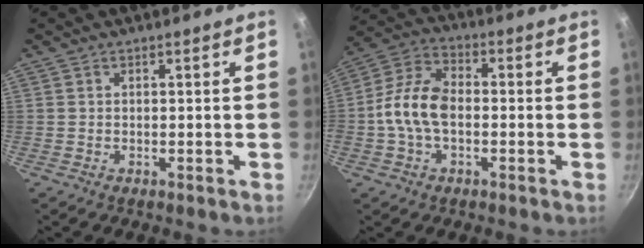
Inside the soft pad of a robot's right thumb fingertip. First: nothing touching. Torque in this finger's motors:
{"motor_torque": [2.31, 2.70, 1.54, -1.23, 0.76]}